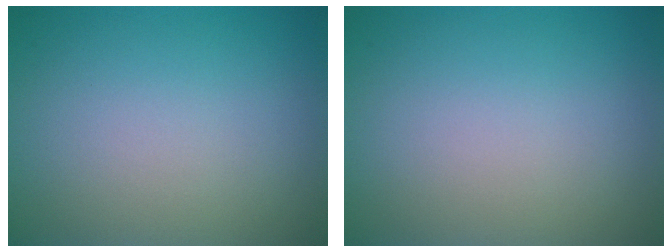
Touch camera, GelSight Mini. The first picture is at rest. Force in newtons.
{"total": 0.0}